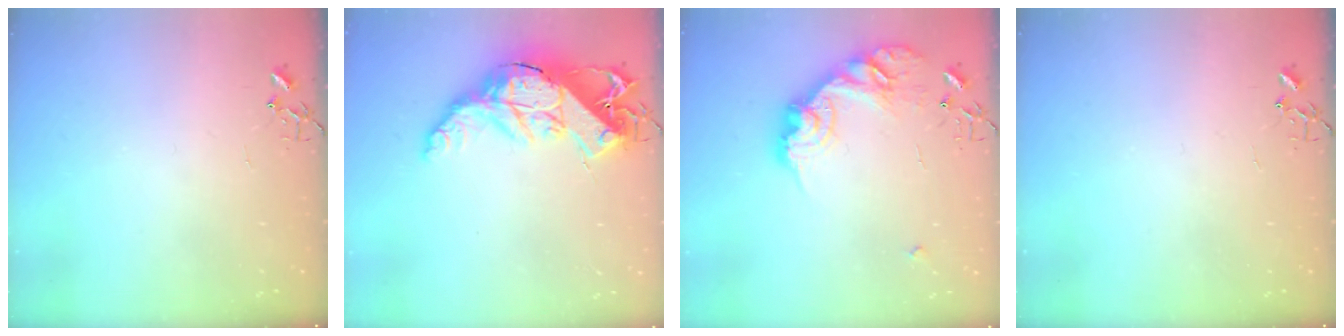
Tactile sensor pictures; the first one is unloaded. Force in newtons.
{"total": 19.6, "press": 19.6, "slide": 1.2}
{"total": 18.3, "press": 18.3, "slide": 1.0}
{"total": 0.0}